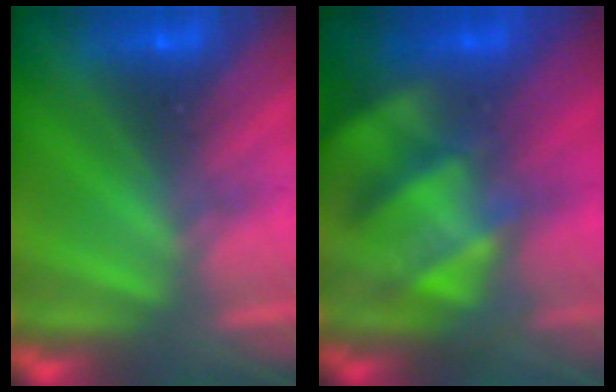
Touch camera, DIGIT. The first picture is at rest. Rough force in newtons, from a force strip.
{"total": 5.2}